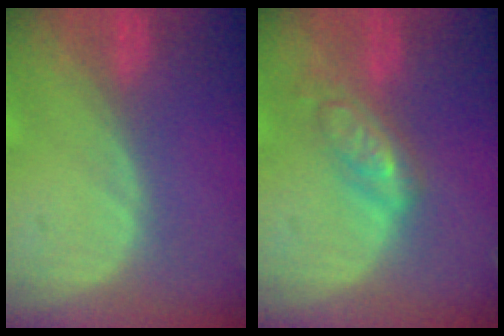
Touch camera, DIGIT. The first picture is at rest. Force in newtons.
{"total": 5.7, "press": 5.0, "slide": 2.8}